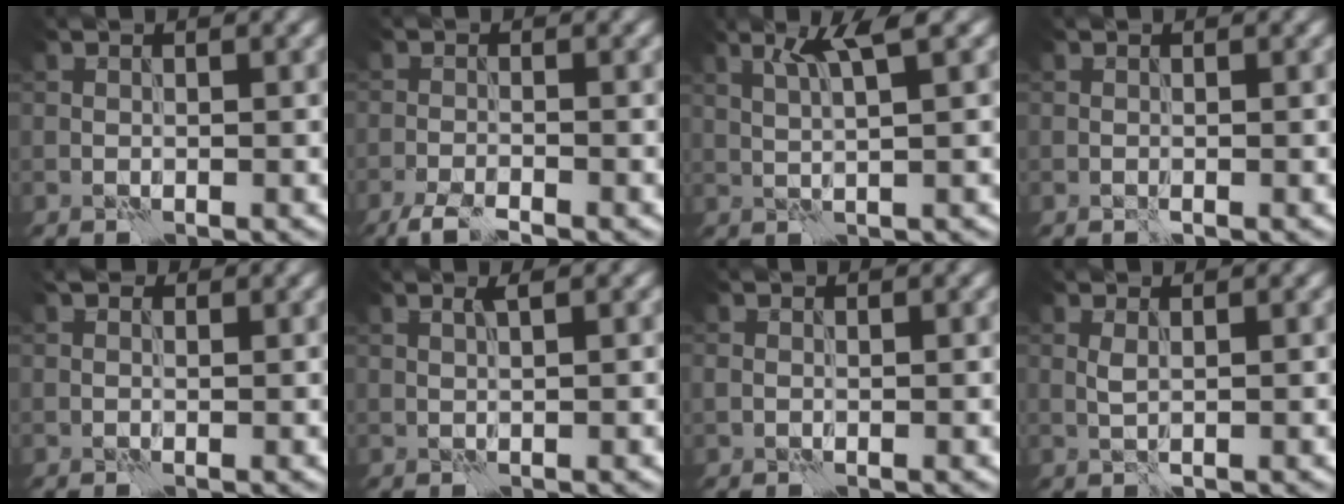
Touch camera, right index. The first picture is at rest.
{"total": 3.1, "force": [-2.5, 0.5, 1.7], "torque": [-0.037, -0.004, -0.053]}
{"total": 3.1, "force": [1.4, 0.1, 2.8], "torque": [-0.051, 0.003, 0.029]}
{"total": 0.0}
{"total": 1.1, "force": [0.5, 0.8, 0.7], "torque": [-0.009, -0.001, -0.002]}
{"total": 1.0, "force": [0.4, 0.0, 0.8], "torque": [-0.019, 0.003, 0.007]}
{"total": 0.8, "force": [-0.1, 0.7, 0.5], "torque": [-0.011, -0.003, 0.001]}
{"total": 0.9, "force": [0.3, 0.2, 0.8], "torque": [-0.022, 0.001, 0.006]}